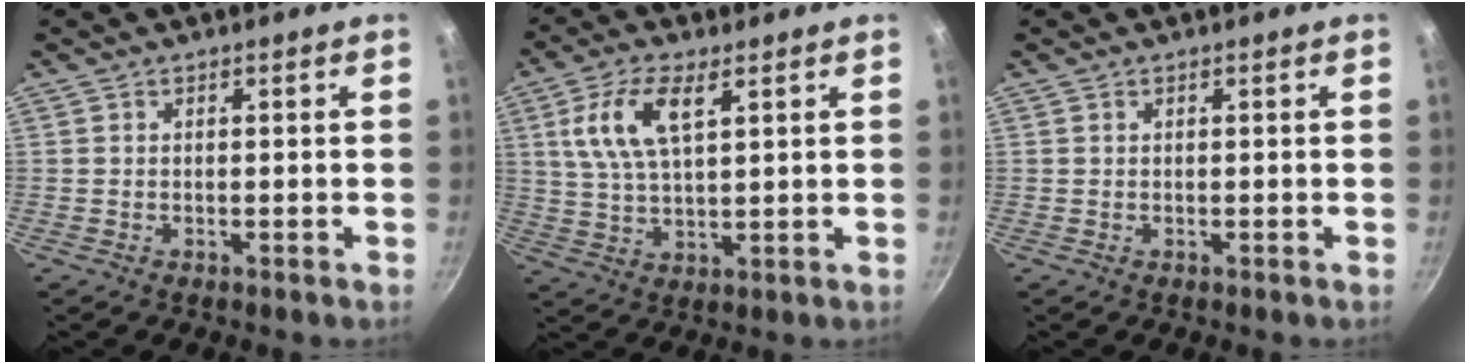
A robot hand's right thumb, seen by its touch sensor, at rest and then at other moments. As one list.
[{"total": 10.6, "force": [4.1, 4.7, 8.6], "torque": [-0.178, -0.004, 0.083]}, {"total": 0.0}]